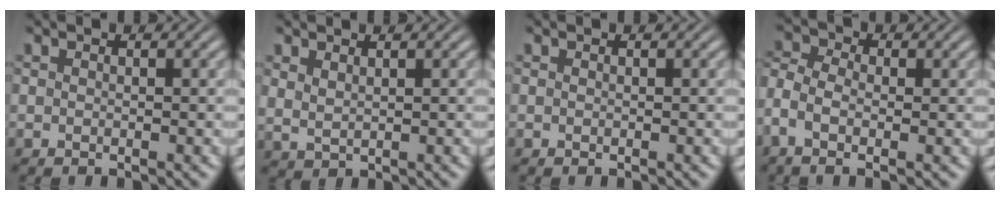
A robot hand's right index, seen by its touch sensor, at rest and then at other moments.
{"total": 1.6, "force": [1.3, 0.7, 0.7], "torque": [-0.018, -0.005, 0.037]}
{"total": 0.0}
{"total": 4.3, "force": [-0.3, 3.1, 3.0], "torque": [-0.085, -0.012, -0.007]}